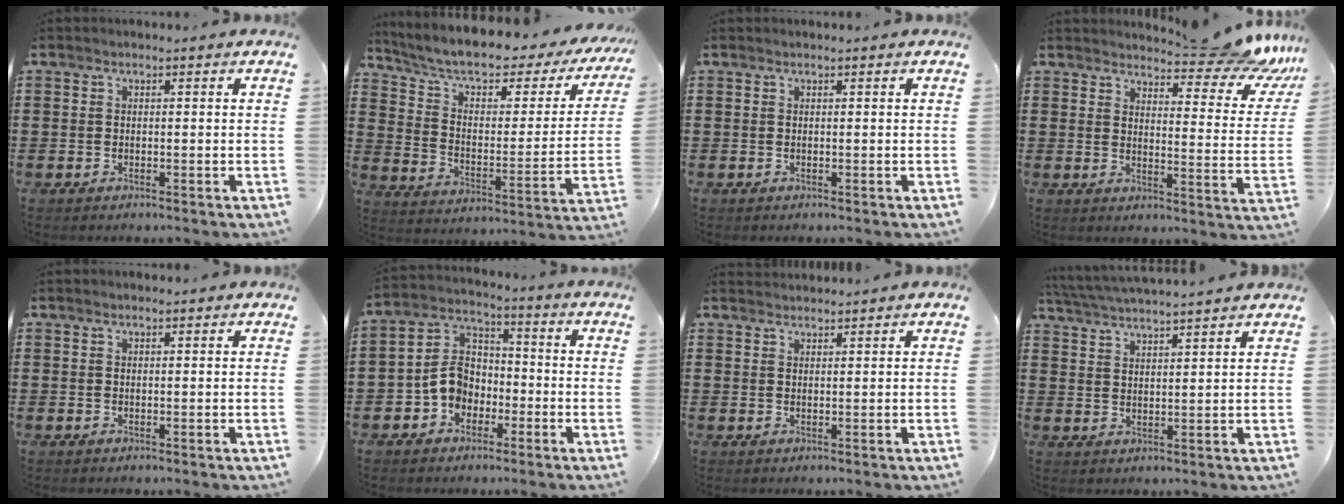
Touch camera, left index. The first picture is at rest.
{"total": 6.6, "force": [4.9, 2.3, 3.8], "torque": [-0.098, -0.034, 0.080]}
{"total": 0.0}
{"total": 9.6, "force": [8.4, 1.6, 4.2], "torque": [-0.057, -0.060, 0.145]}
{"total": 0.5, "force": [0.5, 0.1, 0.3], "torque": [-0.005, 0.000, 0.009]}
{"total": 7.0, "force": [-2.6, 5.6, 3.4], "torque": [-0.090, 0.015, -0.055]}
{"total": 1.4, "force": [1.4, 0.0, 0.0], "torque": [-0.001, 0.000, 0.028]}
{"total": 4.2, "force": [4.1, -0.7, 0.7], "torque": [-0.029, -0.021, 0.071]}